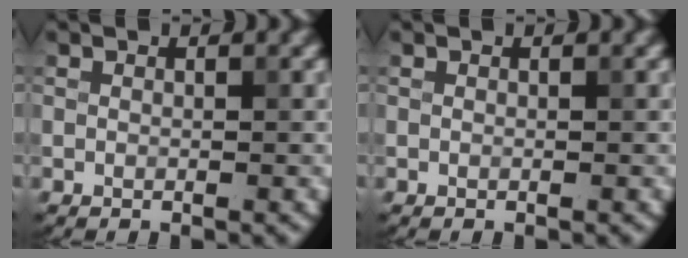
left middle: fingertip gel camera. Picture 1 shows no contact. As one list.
[{"total": 0.0}]